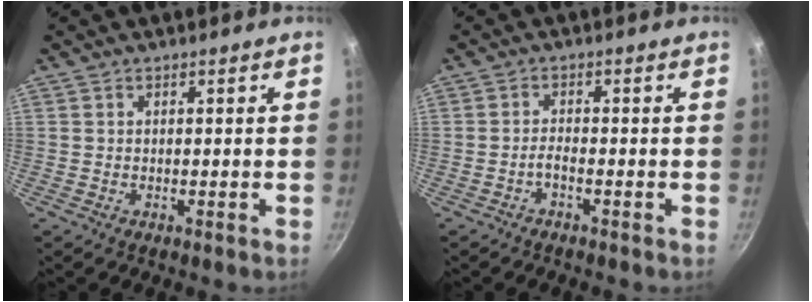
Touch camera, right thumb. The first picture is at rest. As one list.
[{"total": 1.6, "force": [-1.2, 0.2, 1.0], "torque": [-0.025, 0.013, -0.026]}]